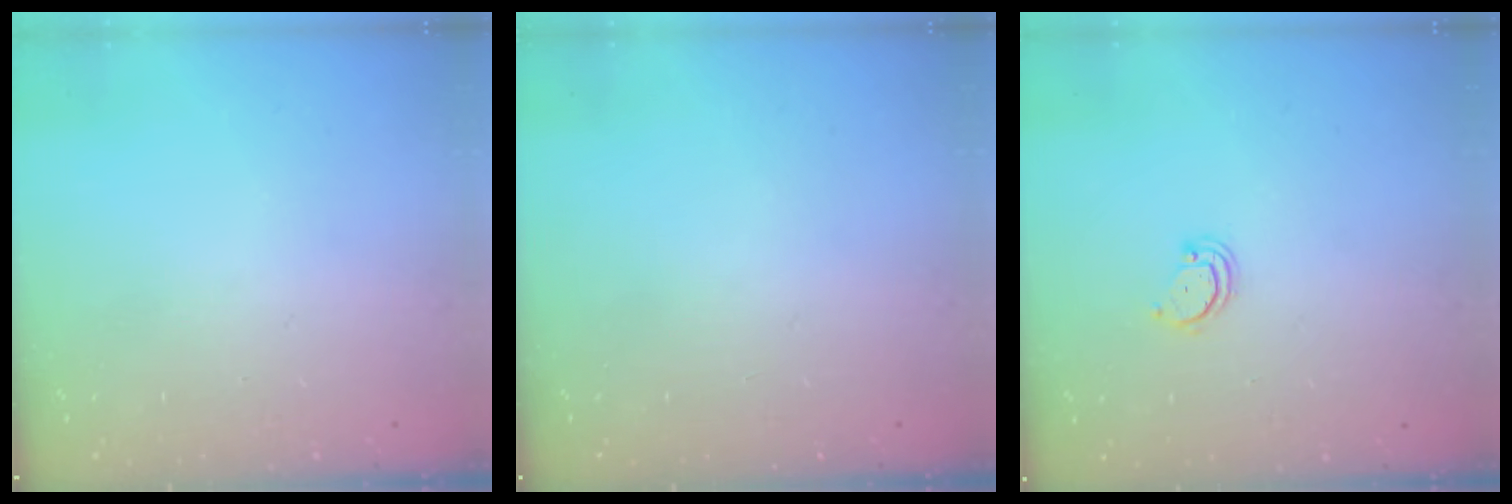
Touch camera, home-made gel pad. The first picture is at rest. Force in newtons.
{"total": 0.0}
{"total": 2.9, "press": 2.9, "slide": 0.2}